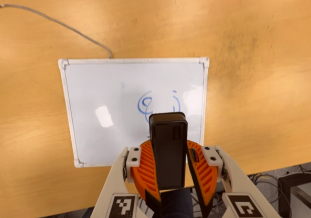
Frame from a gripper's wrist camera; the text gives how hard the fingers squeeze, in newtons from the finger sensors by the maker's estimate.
{"total": 8.8, "left": 9.1, "right": 8.5}